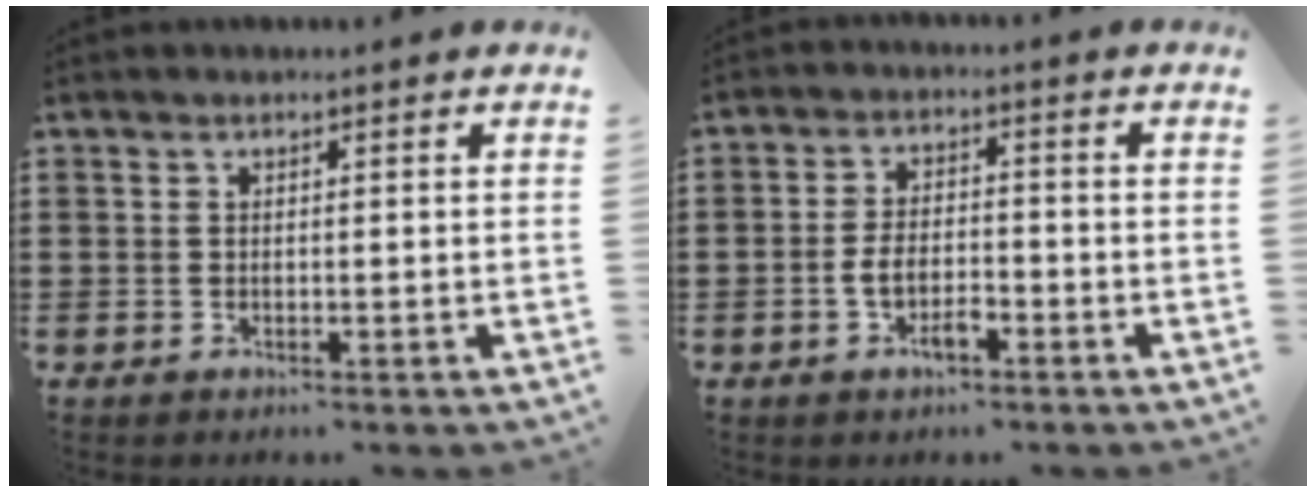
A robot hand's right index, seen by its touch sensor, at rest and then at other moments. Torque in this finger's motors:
{"motor_torque": [1.31, 0.83, 0.20, 0.09]}